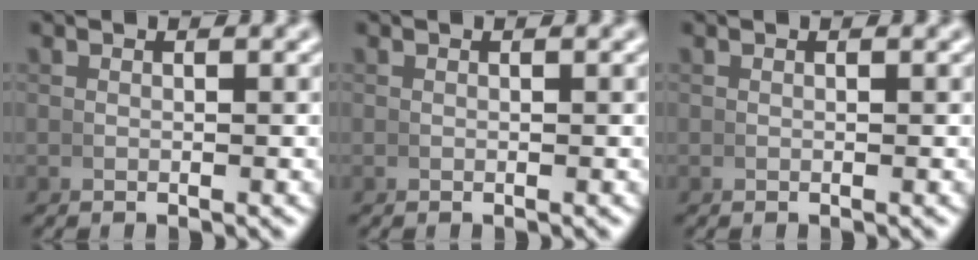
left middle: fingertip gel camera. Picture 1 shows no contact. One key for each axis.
{"total": 0.0}
{"total": 0.0}